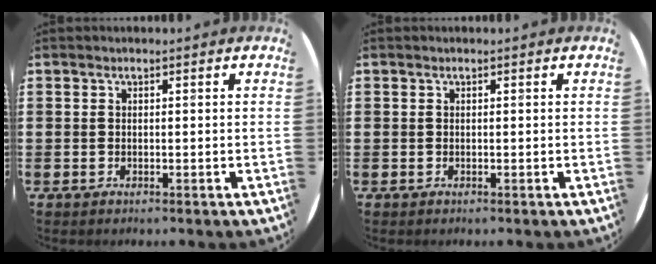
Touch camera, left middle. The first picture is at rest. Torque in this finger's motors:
{"motor_torque": [0.00, 0.00, 0.00, 0.00]}